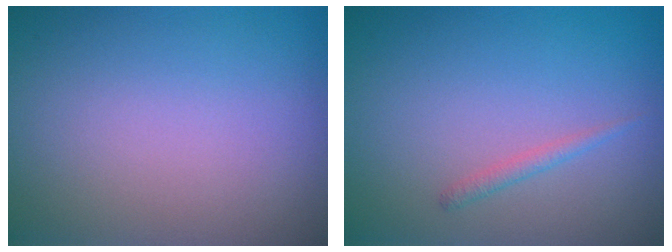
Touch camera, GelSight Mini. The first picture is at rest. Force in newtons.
{"total": 0.9, "press": 0.9, "slide": 0.0}